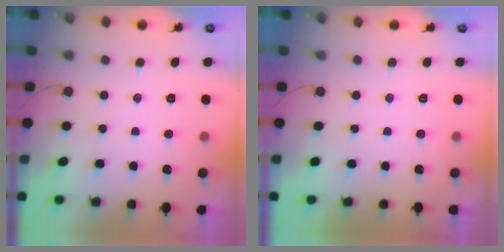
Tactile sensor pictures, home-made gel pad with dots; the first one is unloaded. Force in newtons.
{"total": 1.9, "press": 1.9, "slide": 0.1}